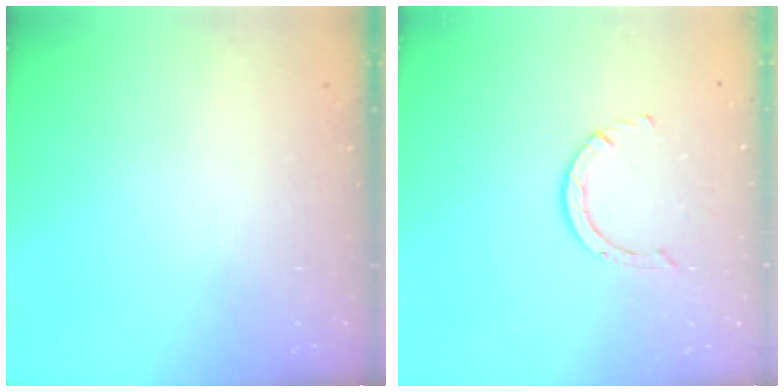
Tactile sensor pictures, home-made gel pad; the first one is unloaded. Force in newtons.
{"total": 1.4, "press": 1.4, "slide": 0.2}